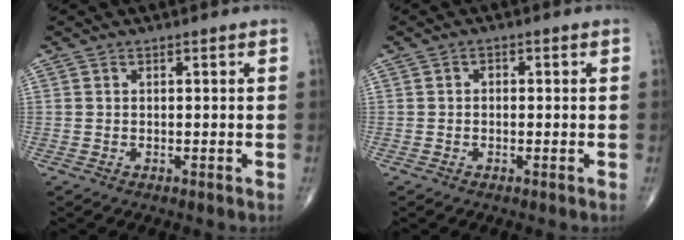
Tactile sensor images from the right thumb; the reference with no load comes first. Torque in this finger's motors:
{"motor_torque": [-0.30, -0.15, -0.17, -0.09, 0.03]}